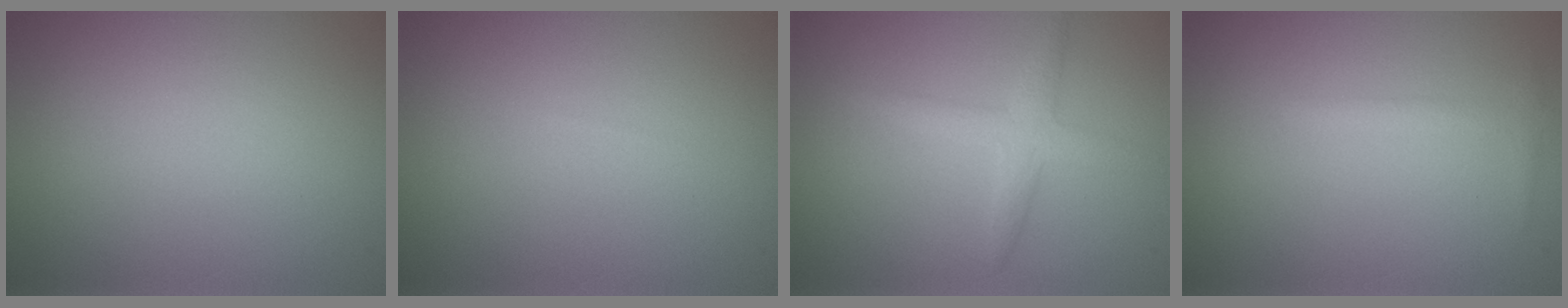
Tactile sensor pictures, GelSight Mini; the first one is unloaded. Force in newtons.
{"total": 0.0}
{"total": 2.5, "press": 2.5, "slide": 0.1}
{"total": 1.1, "press": 1.1, "slide": 0.1}